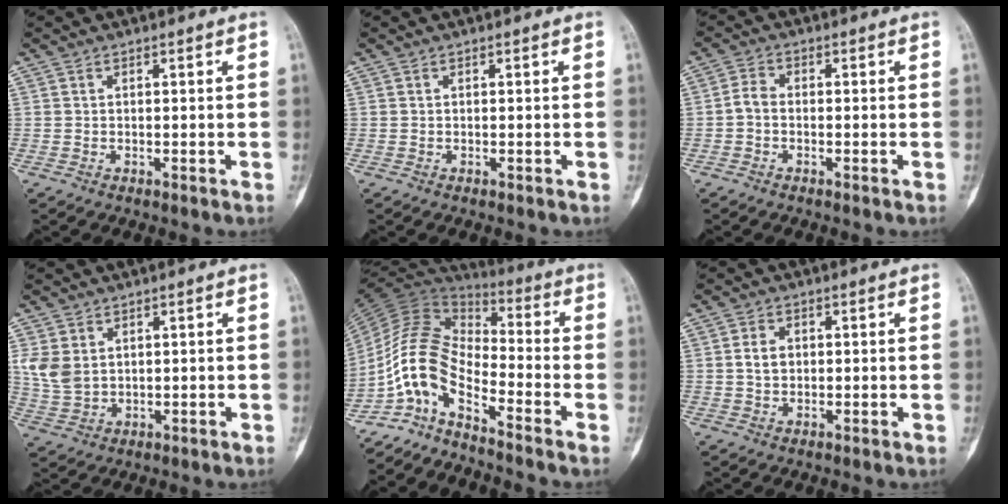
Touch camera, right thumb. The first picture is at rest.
{"total": 0.0}
{"total": 2.6, "force": [-0.7, 1.8, 1.8], "torque": [-0.034, 0.010, -0.023]}
{"total": 6.1, "force": [1.6, 4.5, 3.7], "torque": [-0.068, -0.005, 0.044]}
{"total": 11.5, "force": [-6.8, 4.6, 8.1], "torque": [-0.154, 0.081, -0.143]}
{"total": 3.0, "force": [0.3, 2.3, 1.9], "torque": [-0.029, 0.004, 0.005]}